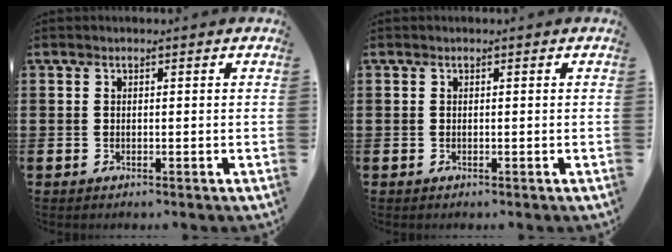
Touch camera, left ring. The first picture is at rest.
{"total": 0.0}